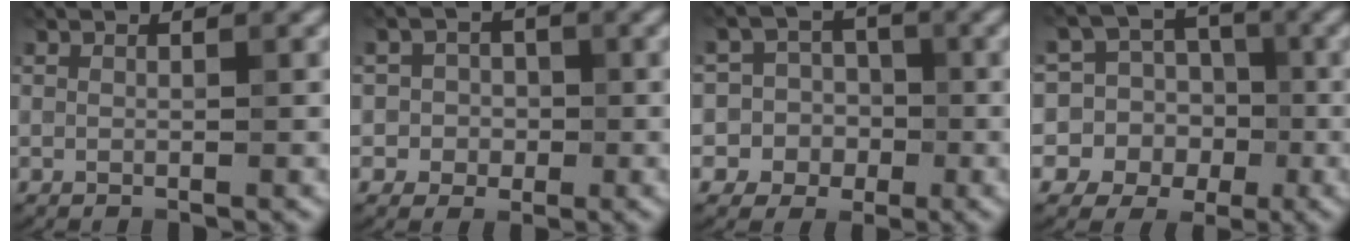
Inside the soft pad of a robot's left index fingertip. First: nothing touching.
{"total": 2.8, "force": [-0.4, 2.7, 0.4], "torque": [0.018, 0.007, -0.026]}
{"total": 6.3, "force": [-1.4, 6.1, 0.5], "torque": [0.010, 0.020, -0.061]}
{"total": 11.0, "force": [-1.7, 10.5, 2.8], "torque": [-0.067, 0.023, -0.054]}